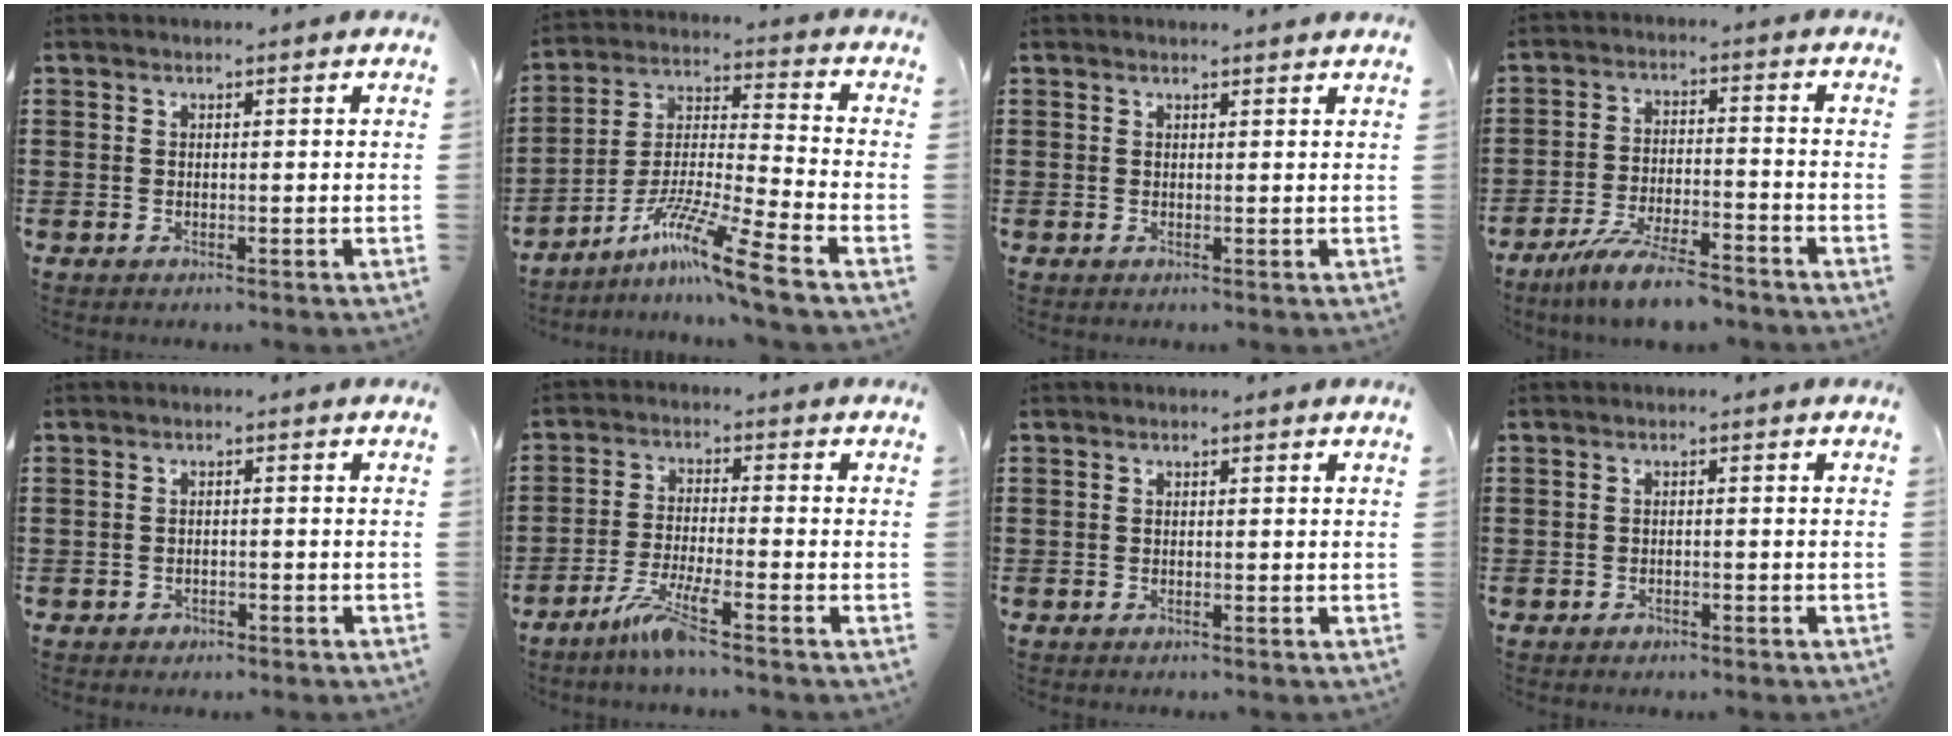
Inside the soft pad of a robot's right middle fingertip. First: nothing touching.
{"total": 11.0, "force": [-8.1, -0.3, 7.5], "torque": [-0.149, -0.009, -0.165]}
{"total": 0.7, "force": [0.6, -0.1, 0.2], "torque": [0.004, -0.004, 0.011]}
{"total": 7.7, "force": [-6.6, 0.6, 3.9], "torque": [-0.083, -0.004, -0.127]}
{"total": 1.2, "force": [-1.1, 0.6, 0.2], "torque": [-0.008, -0.001, -0.024]}
{"total": 5.8, "force": [-4.3, 0.0, 3.8], "torque": [-0.081, -0.012, -0.081]}
{"total": 0.0}
{"total": 1.2, "force": [-1.1, 0.5, 0.2], "torque": [-0.007, -0.001, -0.024]}